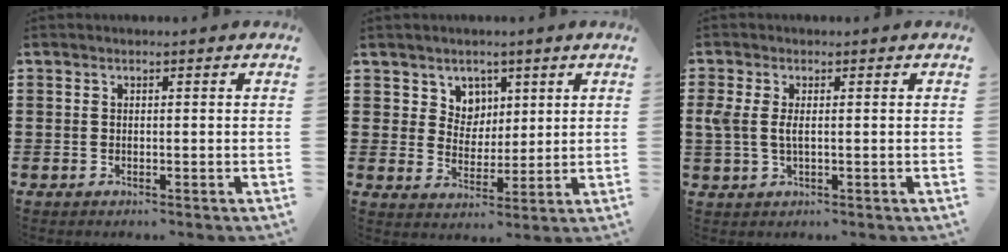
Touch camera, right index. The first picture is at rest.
{"total": 4.9, "force": [2.9, 3.9, 0.2], "torque": [-0.030, 0.007, 0.054]}
{"total": 2.9, "force": [0.2, 1.3, 2.7], "torque": [-0.075, -0.003, -0.005]}